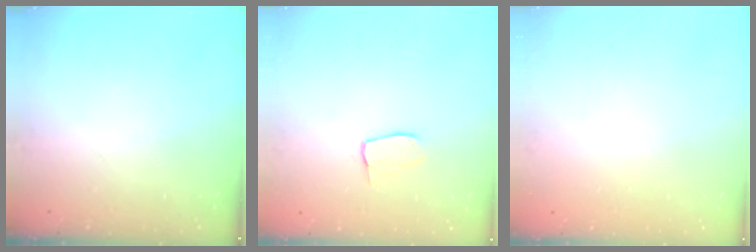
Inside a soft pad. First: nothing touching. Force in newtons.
{"total": 5.2, "press": 5.2, "slide": 0.3}
{"total": 0.0}